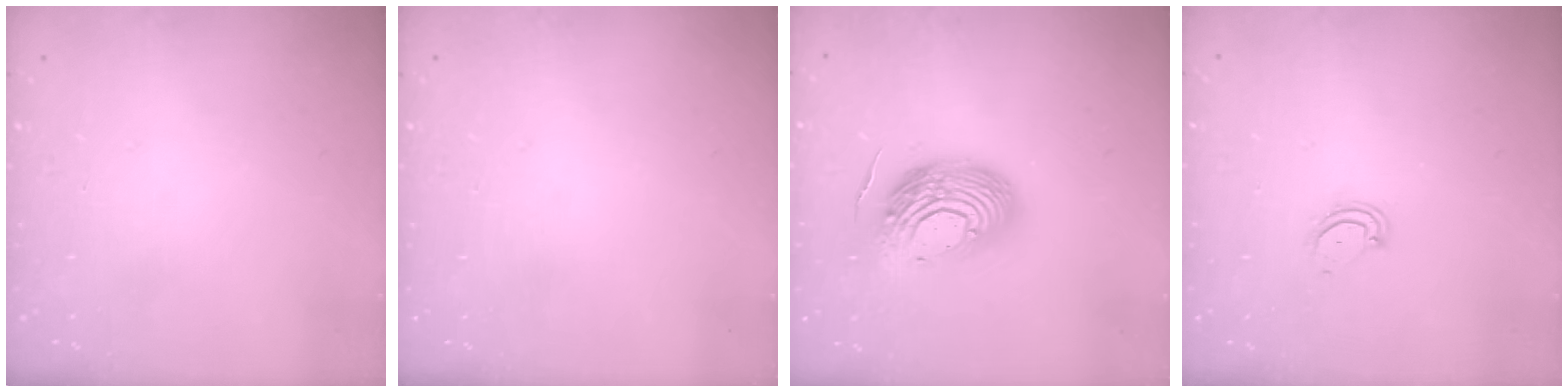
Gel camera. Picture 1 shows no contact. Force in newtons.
{"total": 0.0}
{"total": 18.7, "press": 18.7, "slide": 1.6}
{"total": 3.5, "press": 3.5, "slide": 0.3}